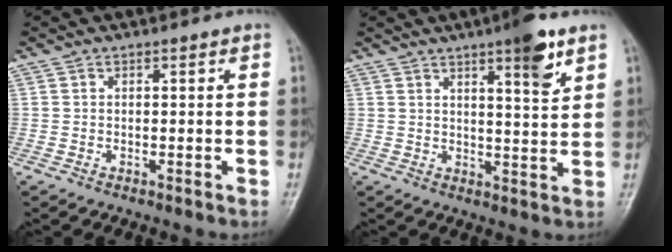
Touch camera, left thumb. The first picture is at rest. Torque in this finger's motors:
{"motor_torque": [2.34, 1.43, 0.73, -0.55, 0.01]}